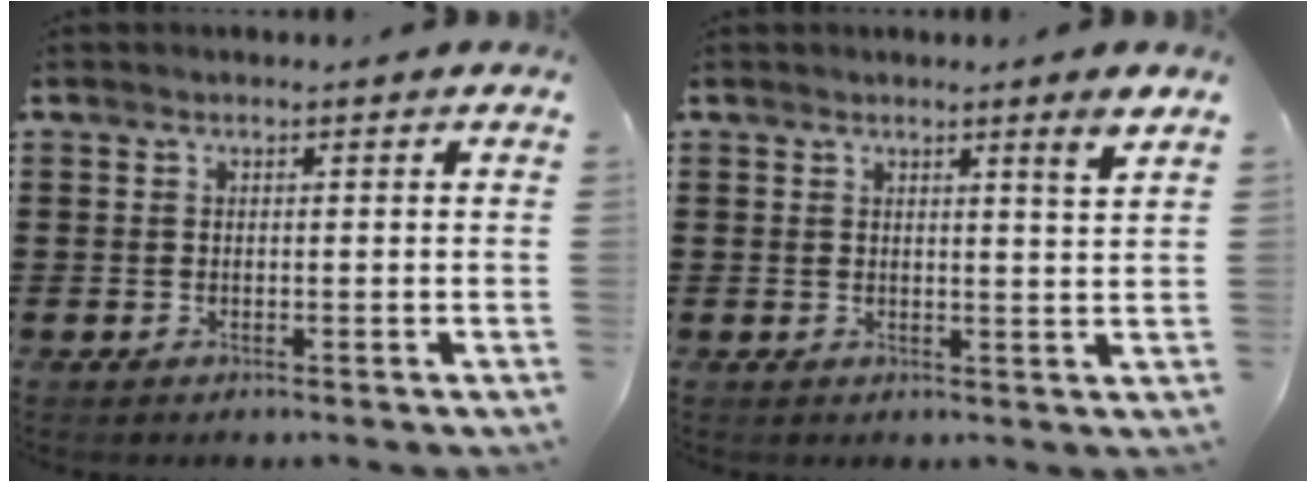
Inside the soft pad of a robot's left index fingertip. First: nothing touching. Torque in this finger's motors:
{"motor_torque": [0.12, -0.09, 0.10, 0.05]}